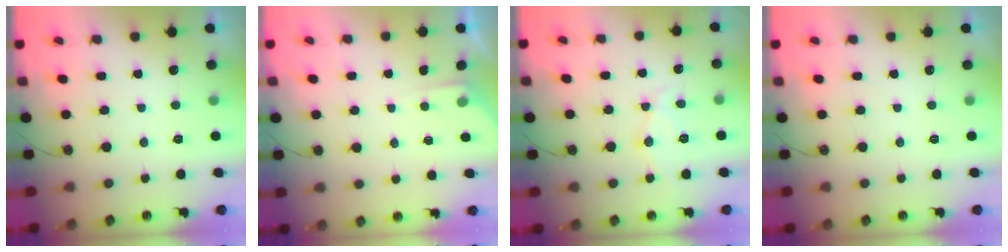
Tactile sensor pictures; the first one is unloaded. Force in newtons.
{"total": 3.0, "press": 2.9, "slide": 0.5}
{"total": 9.6, "press": 9.6, "slide": 0.8}
{"total": 0.0}